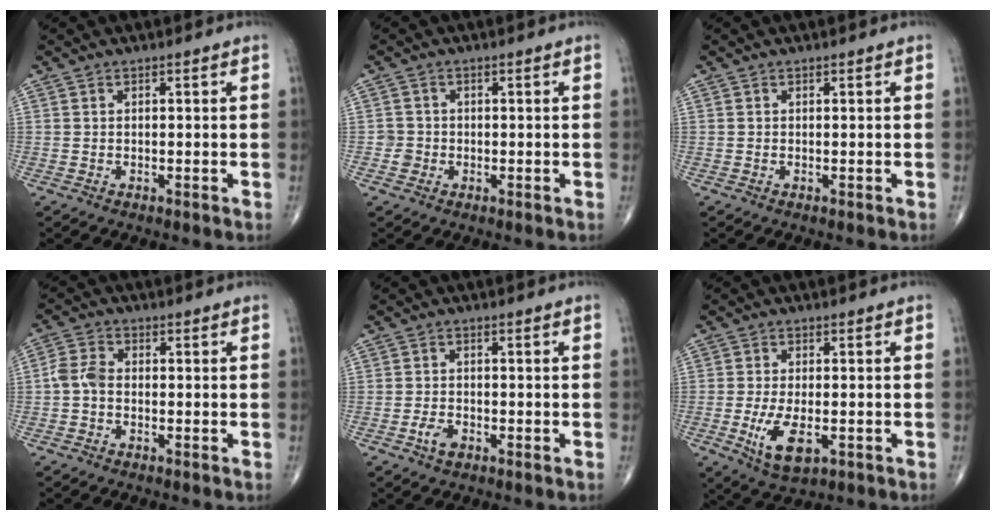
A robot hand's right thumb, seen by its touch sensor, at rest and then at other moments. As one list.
[{"total": 2.0, "force": [-0.6, 1.9, 0.0], "torque": [0.013, 0.008, -0.015]}, {"total": 0.0}, {"total": 4.0, "force": [-0.7, 2.6, 3.0], "torque": [-0.062, 0.010, -0.023]}, {"total": 2.8, "force": [-1.4, 1.6, 1.8], "torque": [-0.031, 0.007, -0.025]}, {"total": 7.7, "force": [-2.2, 3.6, 6.5], "torque": [-0.120, -0.011, -0.032]}]